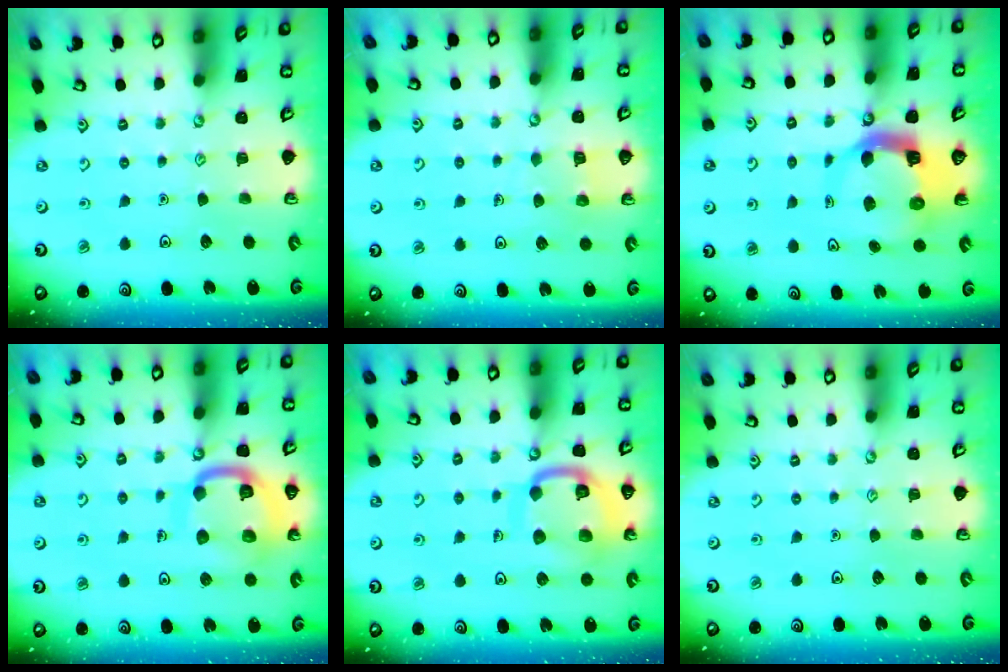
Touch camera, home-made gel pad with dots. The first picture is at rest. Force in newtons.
{"total": 5.4, "press": 5.4, "slide": 0.3}
{"total": 8.5, "press": 8.4, "slide": 1.3}
{"total": 14.5, "press": 14.4, "slide": 1.6}
{"total": 14.8, "press": 14.7, "slide": 1.6}
{"total": 0.0}